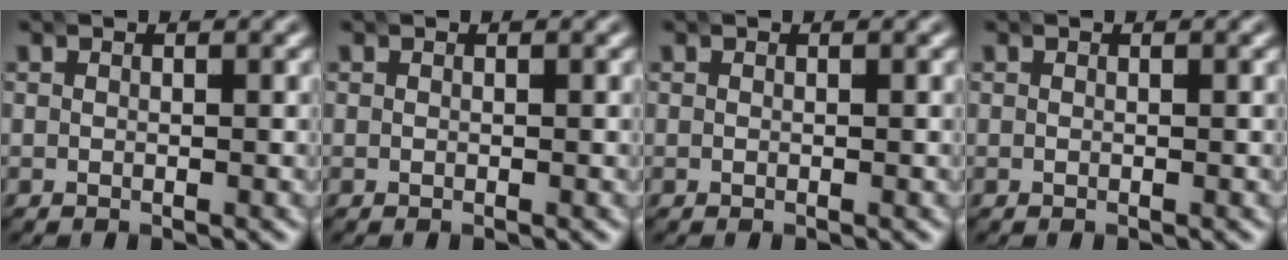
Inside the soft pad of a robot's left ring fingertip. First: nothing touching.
{"total": 0.0}
{"total": 0.0}
{"total": 0.0}